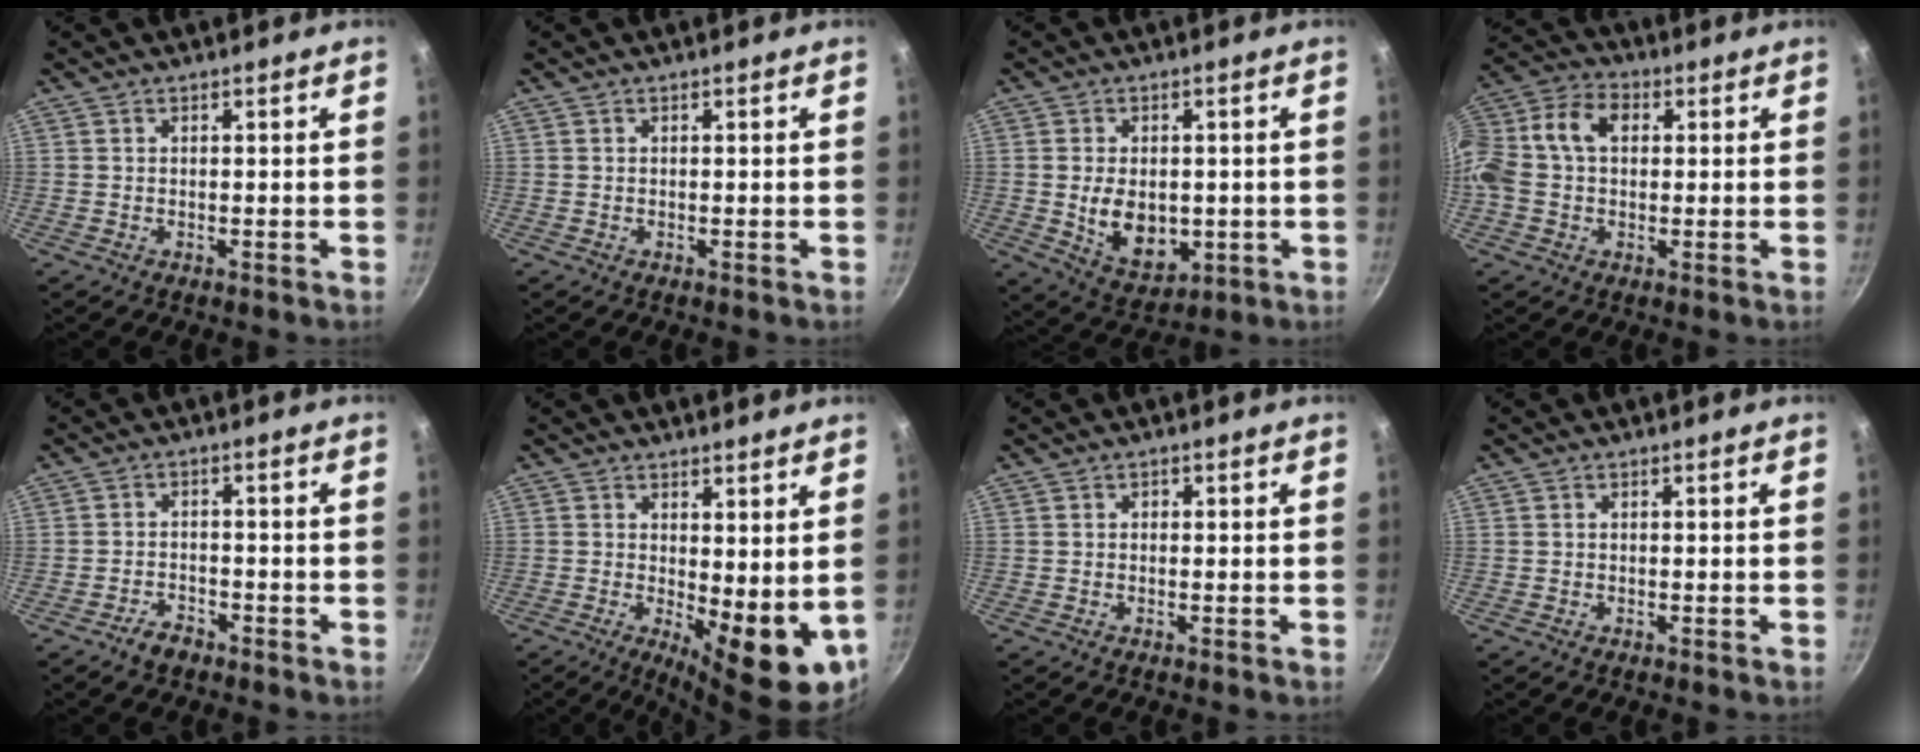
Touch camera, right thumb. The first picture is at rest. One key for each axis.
{"total": 0.0}
{"total": 10.2, "fx": -0.7, "fy": 7.0, "fz": 7.5, "tx": -0.102, "ty": -0.012, "tz": 0.006}
{"total": 14.8, "fx": 1.7, "fy": 10.7, "fz": 10.2, "tx": -0.193, "ty": 0.044, "tz": 0.009}
{"total": 3.4, "fx": -2.6, "fy": 1.7, "fz": 1.3, "tx": -0.017, "ty": 0.026, "tz": -0.042}
{"total": 10.4, "fx": 0.4, "fy": 4.2, "fz": 9.5, "tx": -0.107, "ty": -0.015, "tz": 0.018}
{"total": 0.6, "fx": -0.1, "fy": 0.5, "fz": 0.2, "tx": -0.001, "ty": 0.003, "tz": -0.001}
{"total": 0.0}